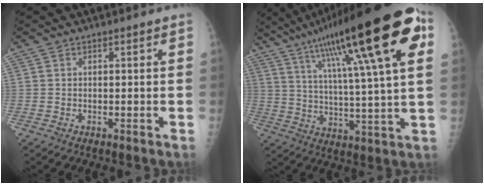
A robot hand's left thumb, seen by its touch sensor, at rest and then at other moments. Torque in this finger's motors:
{"motor_torque": [1.59, 1.15, 2.05, -0.72, 0.43]}